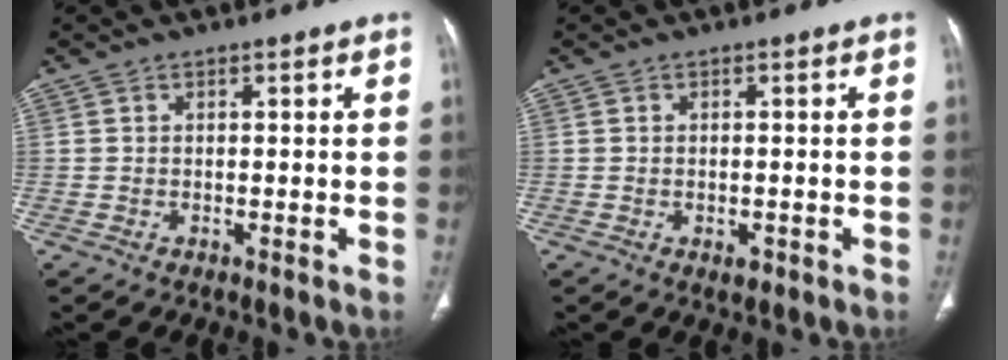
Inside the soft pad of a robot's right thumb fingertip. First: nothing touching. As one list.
[{"total": 1.6, "force": [-0.6, 1.0, 1.1], "torque": [-0.014, 0.002, -0.003]}]